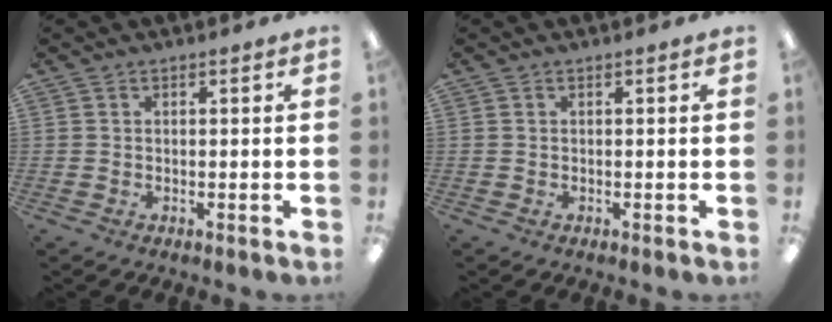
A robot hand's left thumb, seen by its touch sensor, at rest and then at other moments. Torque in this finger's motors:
{"motor_torque": [-0.02, -0.02, 0.08, -0.03, 0.00]}